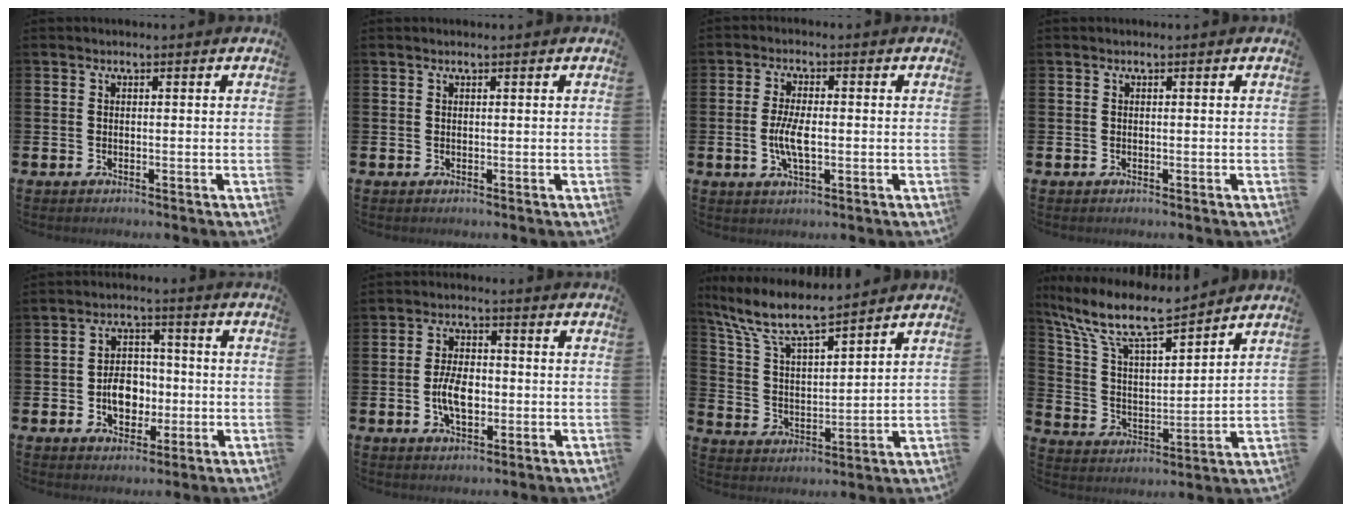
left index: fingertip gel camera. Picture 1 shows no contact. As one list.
[{"total": 0.0}, {"total": 4.8, "force": [-0.6, 1.8, 4.4], "torque": [-0.089, -0.002, -0.016]}, {"total": 0.0}, {"total": 5.7, "force": [-1.1, 4.2, 3.6], "torque": [-0.054, 0.006, -0.026]}, {"total": 5.4, "force": [-0.9, 2.9, 4.4], "torque": [-0.068, 0.003, -0.018]}, {"total": 9.1, "force": [8.0, 1.6, 4.0], "torque": [-0.112, -0.041, 0.141]}, {"total": 11.5, "force": [9.8, 2.5, 5.4], "torque": [-0.147, -0.050, 0.173]}]